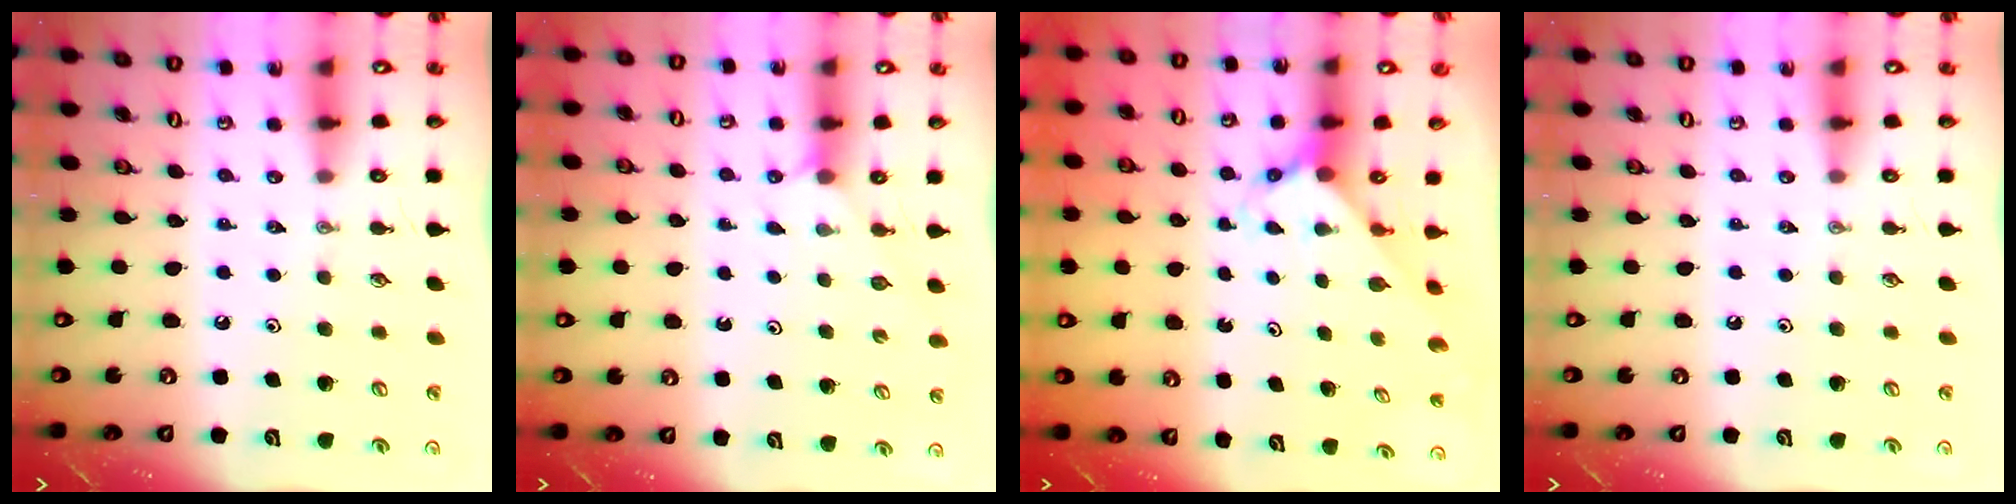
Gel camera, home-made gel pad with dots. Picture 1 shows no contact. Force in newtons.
{"total": 1.9, "press": 1.9, "slide": 0.3}
{"total": 3.6, "press": 3.6, "slide": 0.3}
{"total": 0.0}